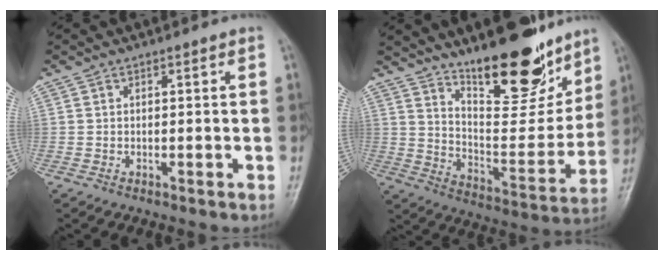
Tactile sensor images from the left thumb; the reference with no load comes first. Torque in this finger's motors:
{"motor_torque": [1.53, 1.48, 1.43, -1.34, 0.22]}